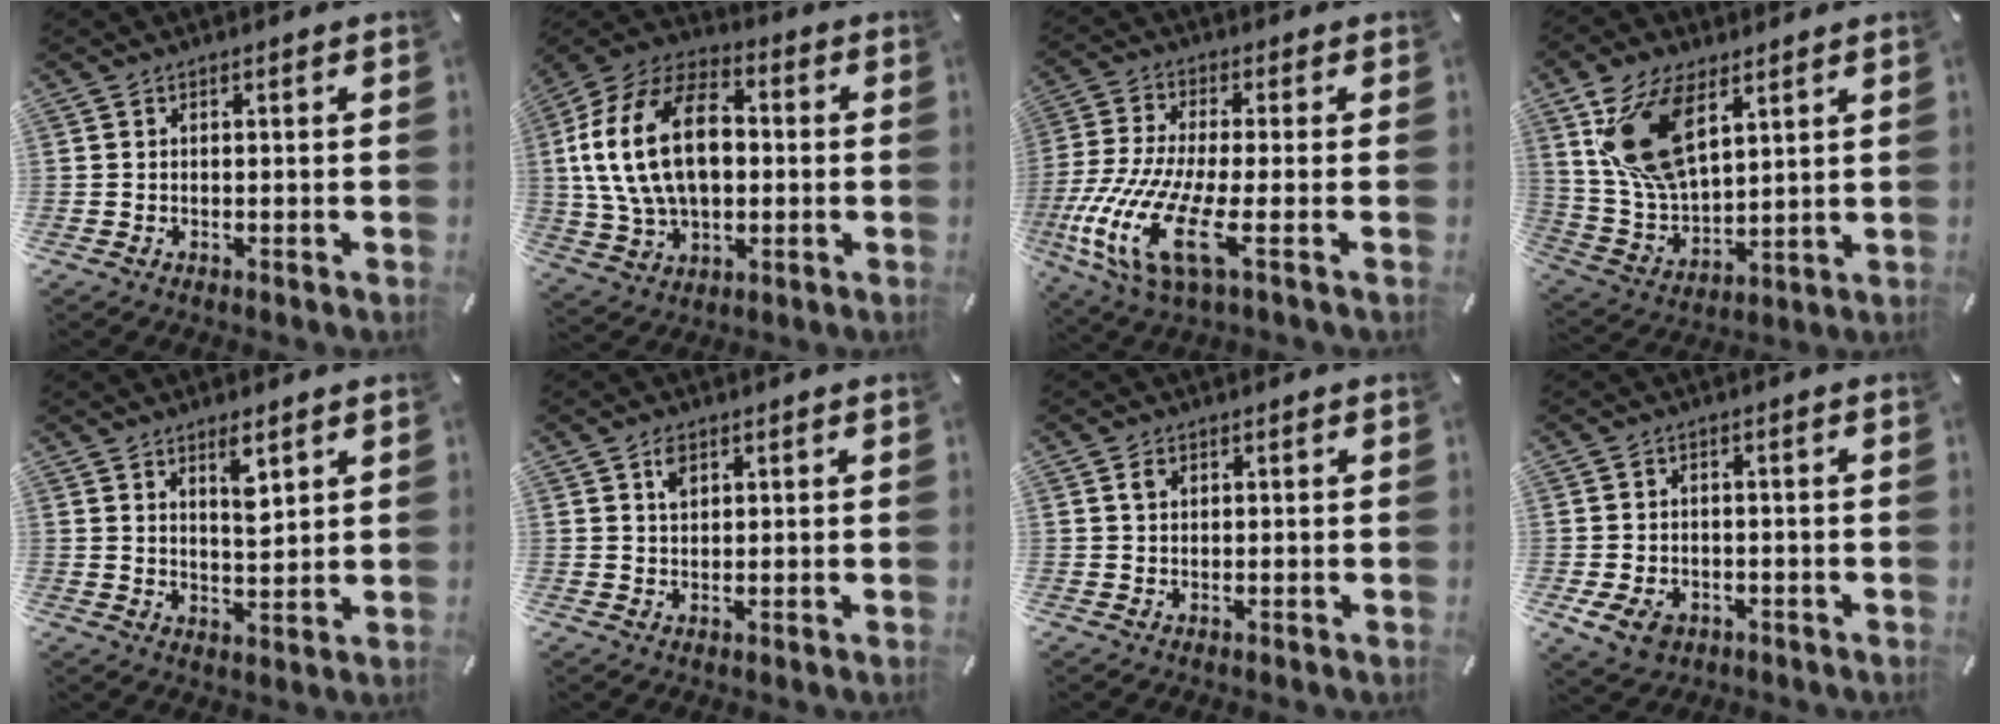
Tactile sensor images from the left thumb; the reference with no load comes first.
{"total": 21.3, "force": [1.5, 14.5, 15.6], "torque": [-0.328, 0.011, 0.020]}
{"total": 16.3, "force": [-5.4, 4.6, 14.7], "torque": [-0.331, -0.022, -0.093]}
{"total": 17.0, "force": [7.8, 10.0, 11.3], "torque": [-0.263, -0.009, 0.144]}
{"total": 5.4, "force": [3.7, 1.8, 3.5], "torque": [-0.046, -0.025, 0.059]}
{"total": 2.9, "force": [1.5, 1.8, 1.6], "torque": [-0.029, -0.001, 0.026]}
{"total": 1.4, "force": [0.7, 1.0, 0.7], "torque": [-0.007, 0.001, 0.010]}
{"total": 4.9, "force": [-2.2, 3.6, 2.4], "torque": [-0.058, 0.007, -0.042]}